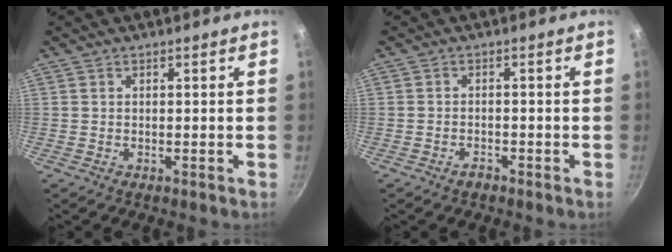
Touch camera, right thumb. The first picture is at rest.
{"total": 1.6, "force": [-1.3, 0.7, 0.6], "torque": [-0.009, 0.016, -0.020]}